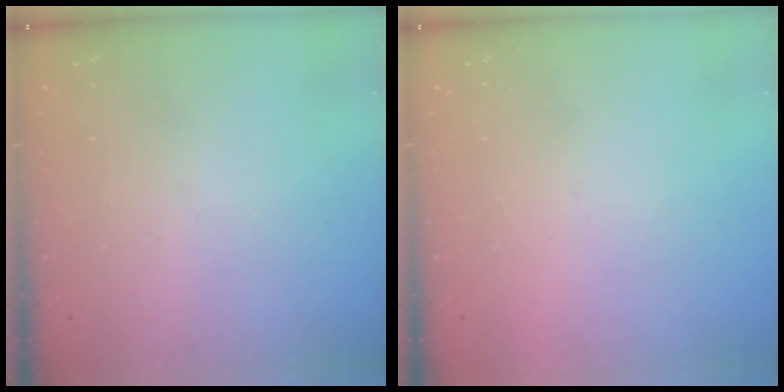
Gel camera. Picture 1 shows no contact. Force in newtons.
{"total": 1.5, "press": 1.5, "slide": 0.1}